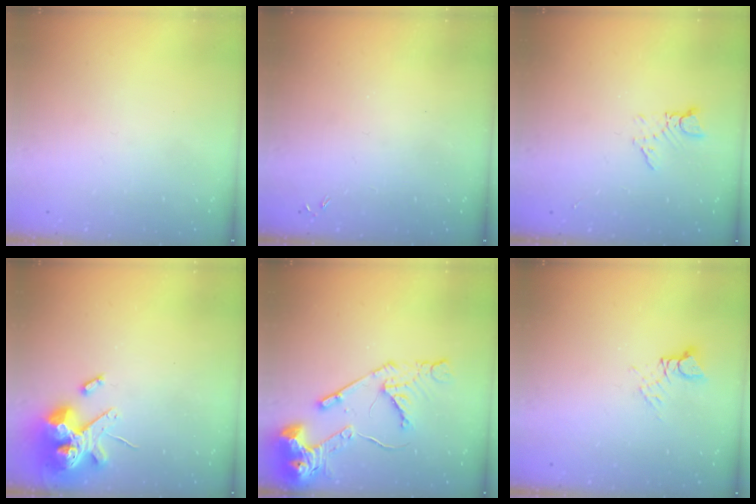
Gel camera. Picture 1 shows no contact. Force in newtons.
{"total": 0.0}
{"total": 5.2, "press": 5.2, "slide": 0.6}
{"total": 14.3, "press": 14.2, "slide": 1.9}
{"total": 16.5, "press": 16.4, "slide": 1.9}
{"total": 3.8, "press": 3.7, "slide": 0.6}